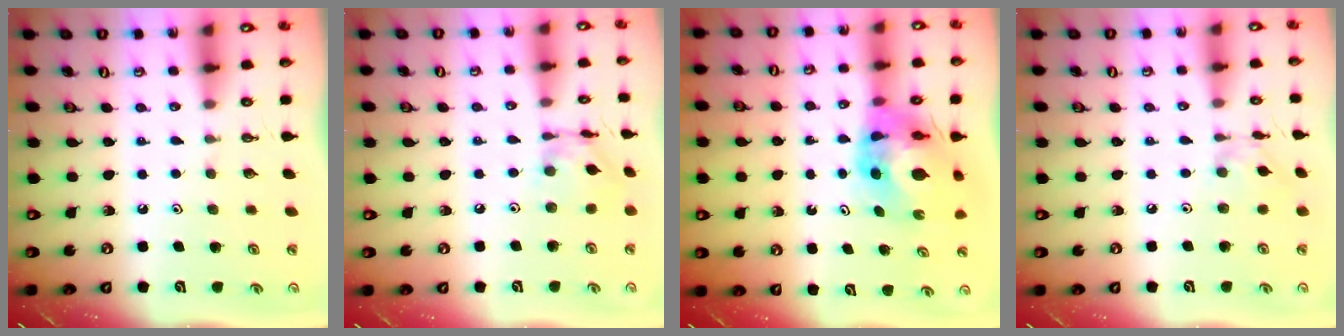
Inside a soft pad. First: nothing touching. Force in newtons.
{"total": 9.8, "press": 9.7, "slide": 0.8}
{"total": 10.1, "press": 10.0, "slide": 1.1}
{"total": 2.4, "press": 2.4, "slide": 0.2}